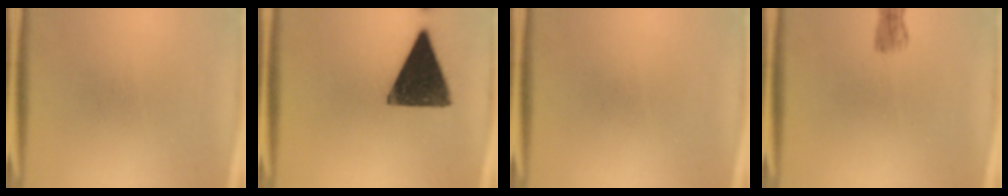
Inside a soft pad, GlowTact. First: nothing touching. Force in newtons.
{"total": 14.9}
{"total": 0.0}
{"total": 2.1}